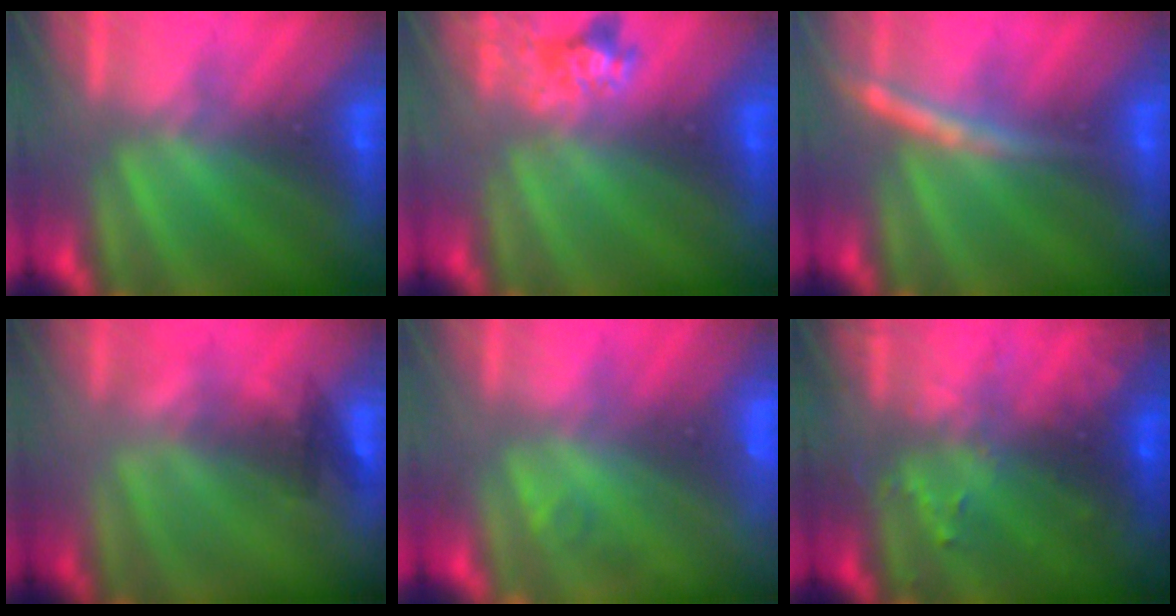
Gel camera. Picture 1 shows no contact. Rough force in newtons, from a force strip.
{"total": 2.4}
{"total": 2.7}
{"total": 2.3}
{"total": 4.0}
{"total": 9.4}